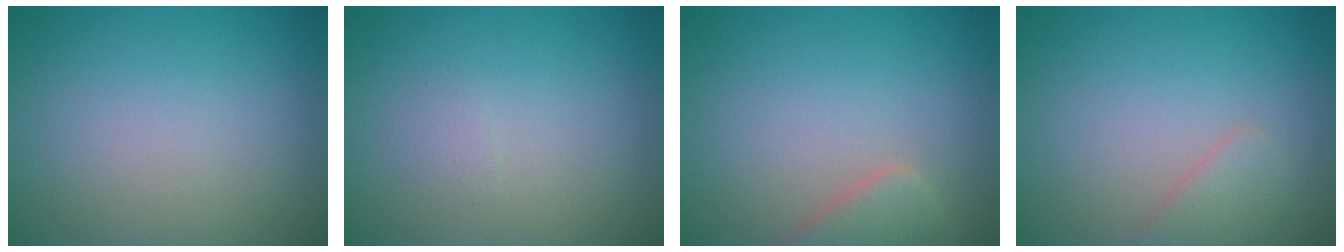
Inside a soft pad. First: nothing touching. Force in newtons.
{"total": 0.7, "press": 0.7, "slide": 0.0}
{"total": 2.8, "press": 2.8, "slide": 0.2}
{"total": 1.6, "press": 1.6, "slide": 0.1}